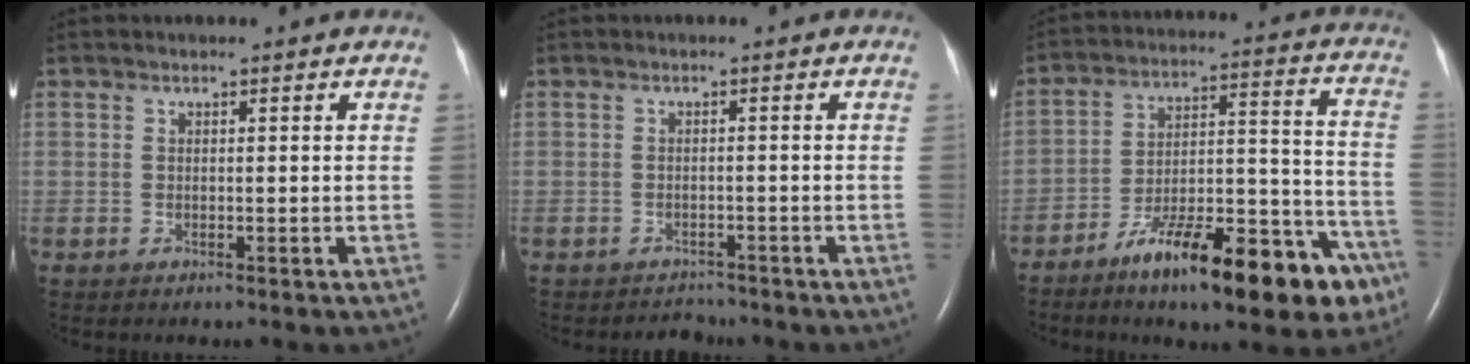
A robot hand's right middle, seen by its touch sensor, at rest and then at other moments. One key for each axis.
{"total": 1.9, "fx": -1.7, "fy": 0.5, "fz": -0.6, "tx": 0.007, "ty": -0.005, "tz": -0.025}
{"total": 20.3, "fx": -13.0, "fy": 5.2, "fz": 14.8, "tx": -0.170, "ty": 0.038, "tz": -0.198}